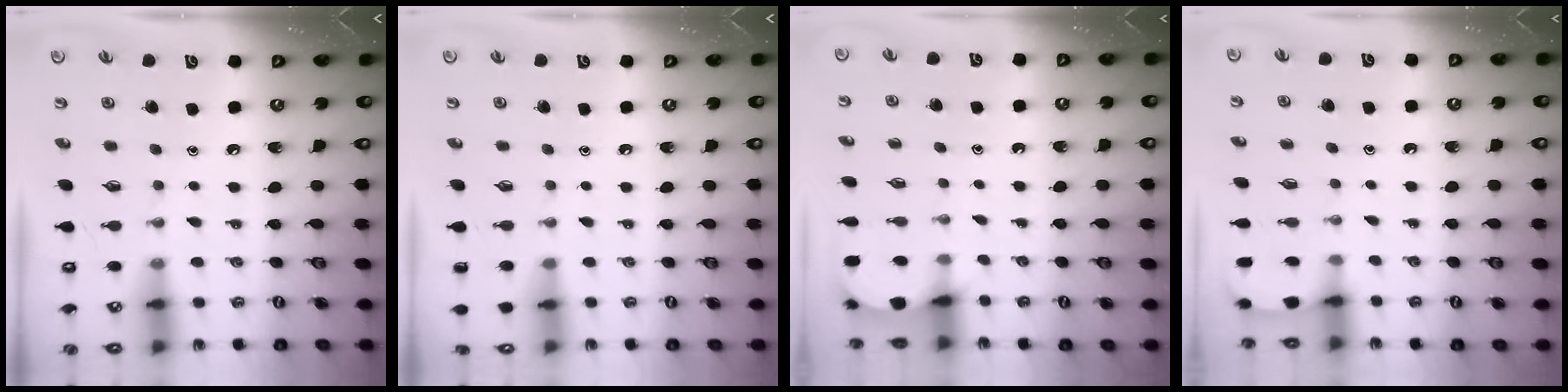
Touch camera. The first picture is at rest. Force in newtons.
{"total": 0.0}
{"total": 2.1, "press": 2.1, "slide": 0.1}
{"total": 1.3, "press": 1.3, "slide": 0.1}